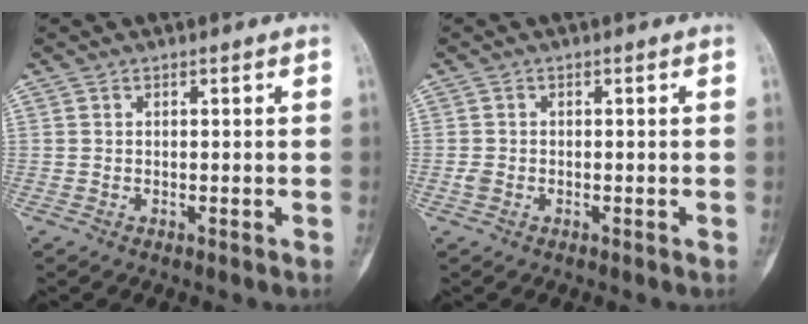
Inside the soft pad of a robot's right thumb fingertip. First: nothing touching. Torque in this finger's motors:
{"motor_torque": [0.25, -0.10, 0.37, -0.06, -0.01]}